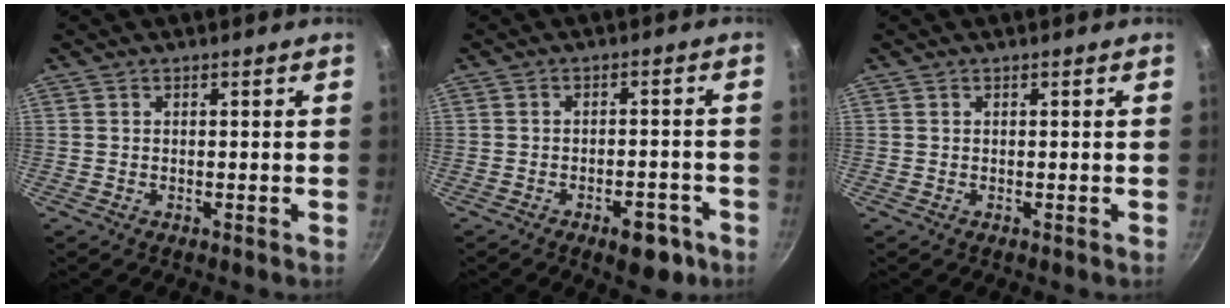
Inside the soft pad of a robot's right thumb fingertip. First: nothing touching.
{"total": 6.9, "force": [-3.8, 3.3, 4.7], "torque": [-0.038, 0.031, -0.040]}
{"total": 0.0}